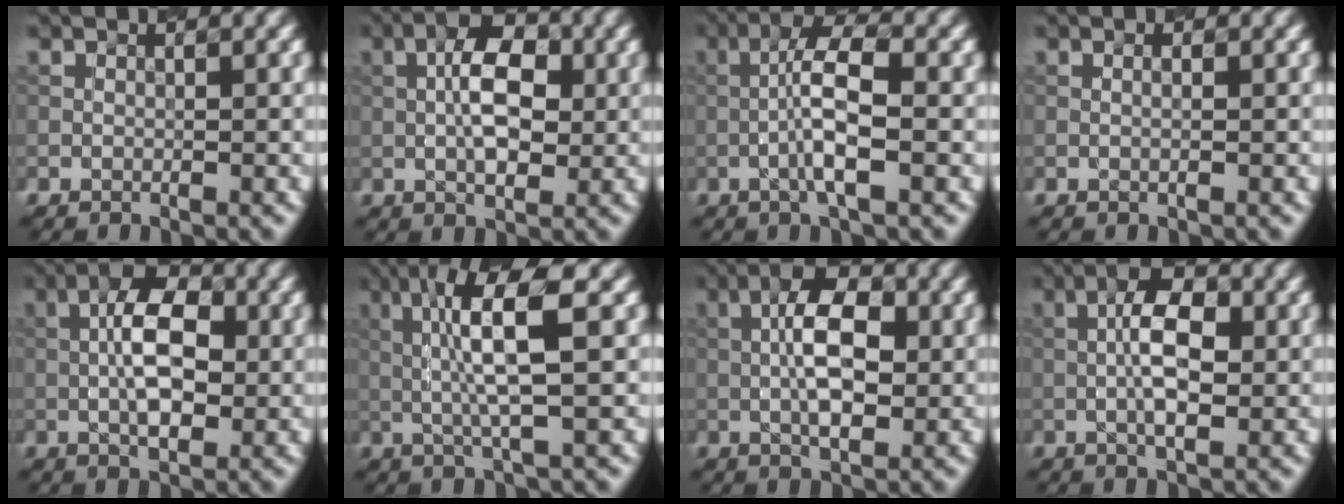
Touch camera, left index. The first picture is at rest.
{"total": 5.9, "force": [0.4, 2.8, 5.1], "torque": [-0.085, 0.010, 0.000]}
{"total": 4.9, "force": [-1.1, 0.8, 4.7], "torque": [-0.089, 0.016, -0.028]}
{"total": 0.7, "force": [0.2, 0.2, 0.7], "torque": [-0.007, -0.010, 0.002]}
{"total": 6.5, "force": [0.2, 3.0, 5.7], "torque": [-0.098, 0.012, -0.005]}
{"total": 6.5, "force": [1.0, 0.8, 6.4], "torque": [-0.127, 0.009, 0.022]}
{"total": 6.5, "force": [0.3, 2.7, 5.9], "torque": [-0.102, 0.011, -0.003]}
{"total": 5.7, "force": [0.1, 2.2, 5.2], "torque": [-0.095, 0.008, -0.006]}